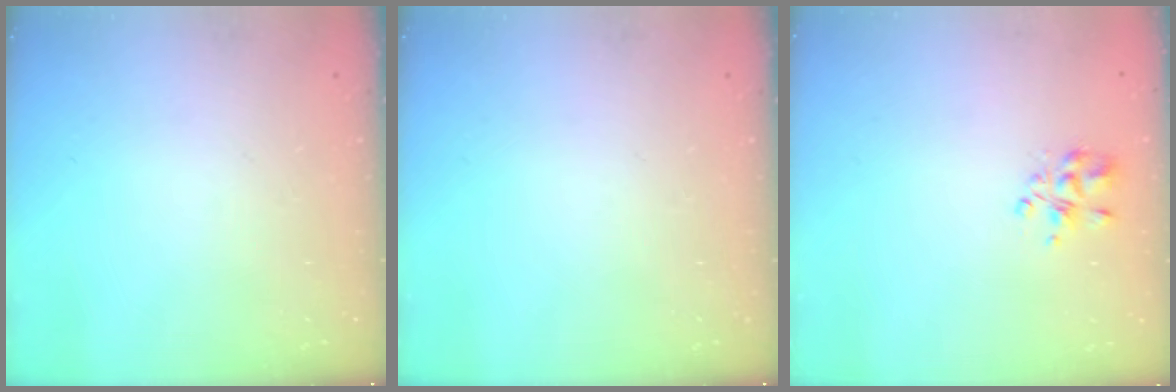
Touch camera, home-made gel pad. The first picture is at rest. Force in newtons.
{"total": 0.0}
{"total": 3.6, "press": 3.6, "slide": 0.2}